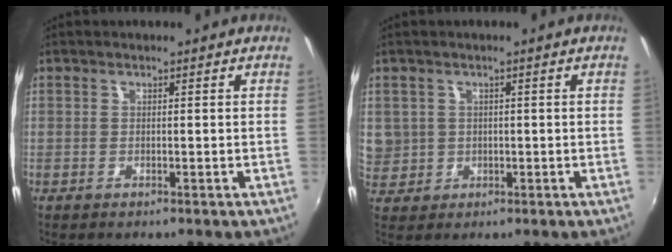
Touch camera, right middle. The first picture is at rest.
{"total": 6.7, "force": [0.3, 6.4, 1.8], "torque": [-0.055, 0.007, 0.016]}